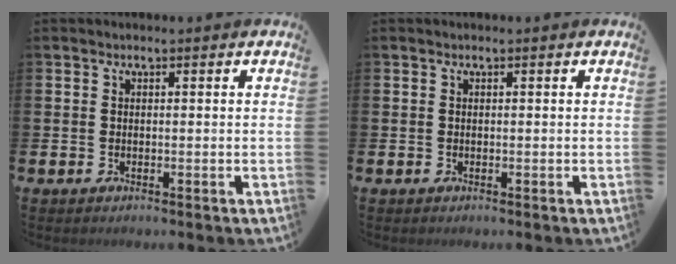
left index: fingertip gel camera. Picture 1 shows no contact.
{"total": 0.0}